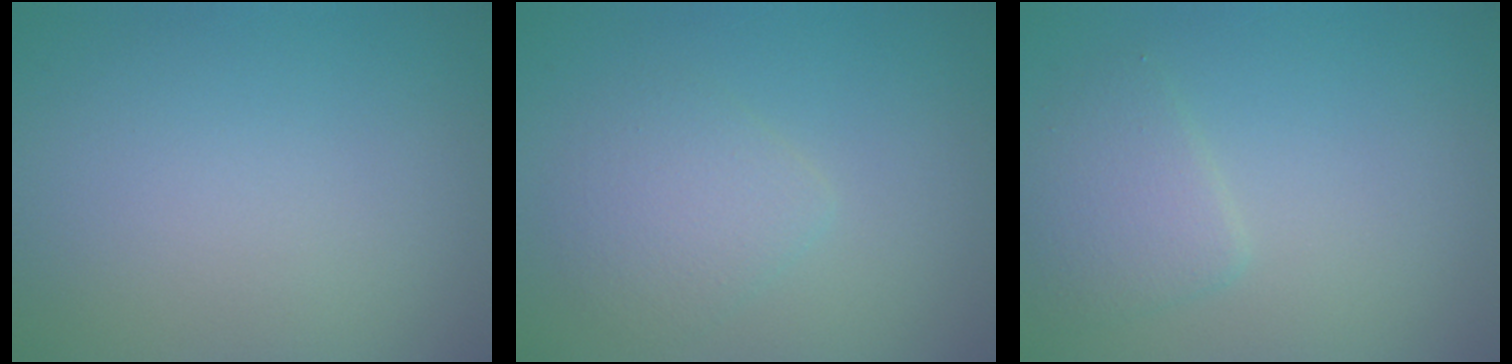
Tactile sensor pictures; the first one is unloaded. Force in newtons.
{"total": 2.6, "press": 2.5, "slide": 0.1}
{"total": 2.5, "press": 2.5, "slide": 0.1}